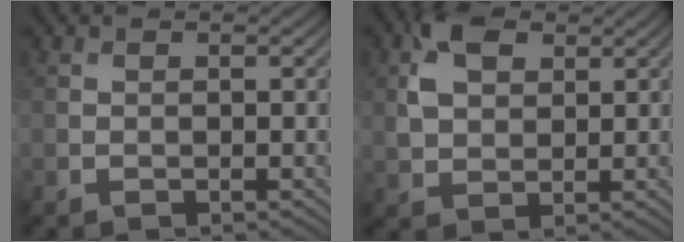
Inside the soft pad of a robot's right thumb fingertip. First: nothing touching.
{"total": 5.9, "force": [2.4, 3.9, 3.8], "torque": [-0.086, 0.005, 0.041]}